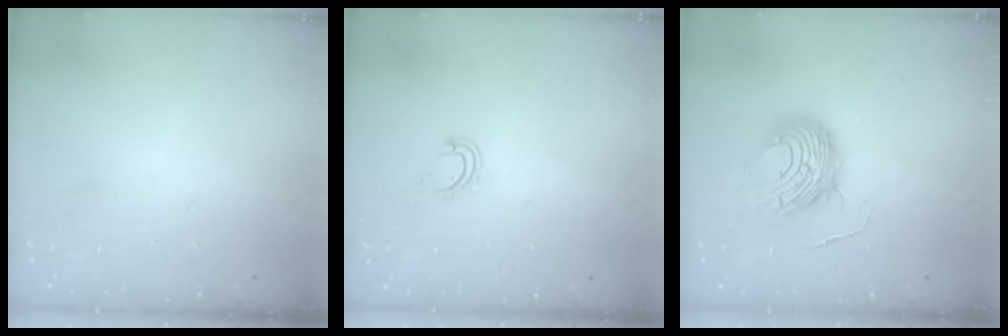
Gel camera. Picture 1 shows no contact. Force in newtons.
{"total": 4.3, "press": 4.3, "slide": 0.3}
{"total": 10.3, "press": 10.3, "slide": 1.0}